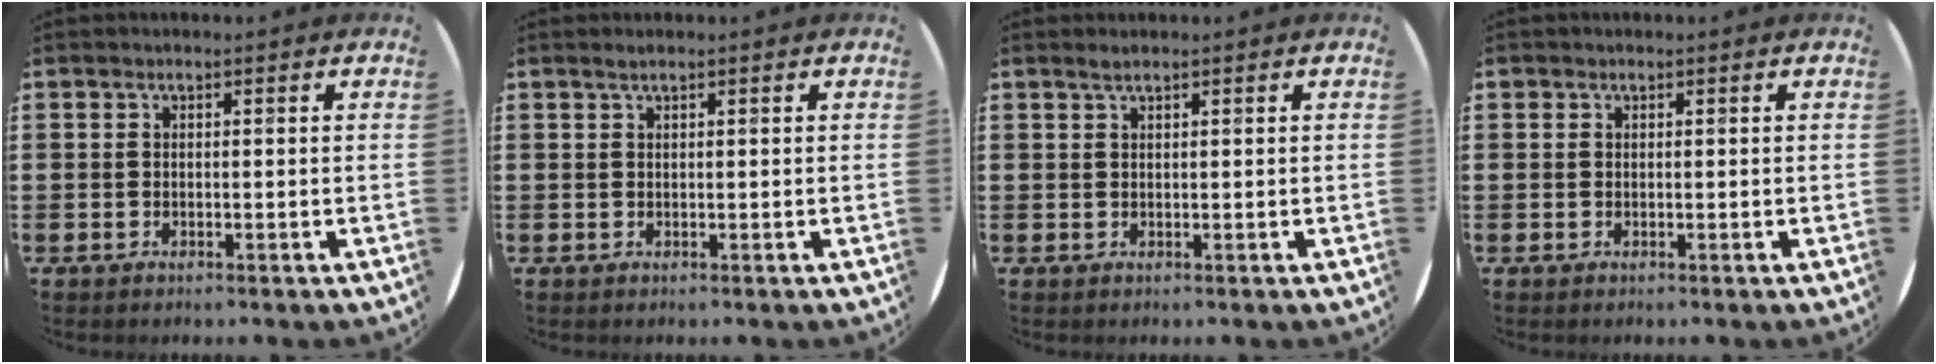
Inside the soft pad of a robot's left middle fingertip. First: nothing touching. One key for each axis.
{"total": 0.6, "fx": 0.4, "fy": 0.0, "fz": 0.5, "tx": -0.008, "ty": 0.000, "tz": 0.008}
{"total": 0.9, "fx": 0.7, "fy": 0.0, "fz": 0.6, "tx": -0.011, "ty": 0.001, "tz": 0.014}
{"total": 0.0}